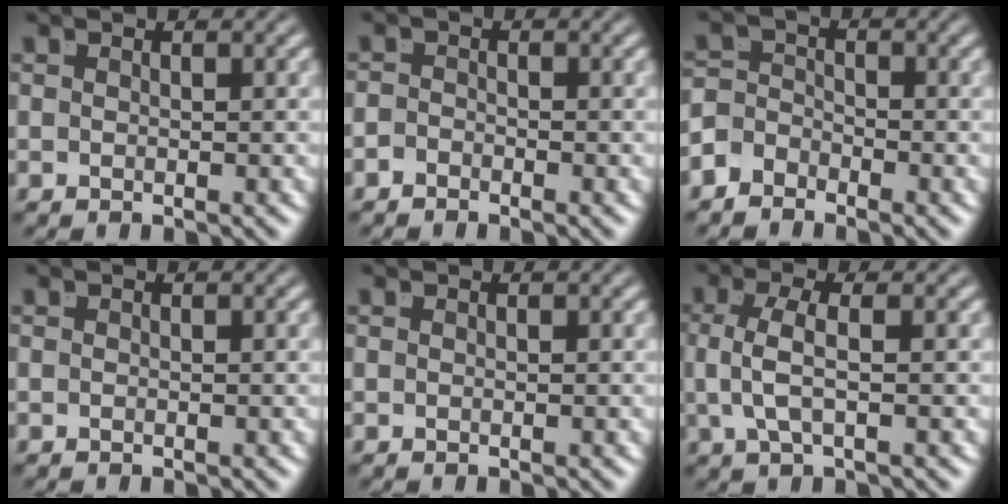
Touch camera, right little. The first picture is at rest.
{"total": 1.4, "force": [-1.4, -0.1, -0.3], "torque": [0.006, -0.016, -0.020]}
{"total": 3.9, "force": [-2.5, 2.9, 0.9], "torque": [-0.016, -0.020, -0.041]}
{"total": 0.0}
{"total": 0.0}
{"total": 3.2, "force": [0.2, 0.8, 3.1], "torque": [-0.072, -0.004, 0.010]}